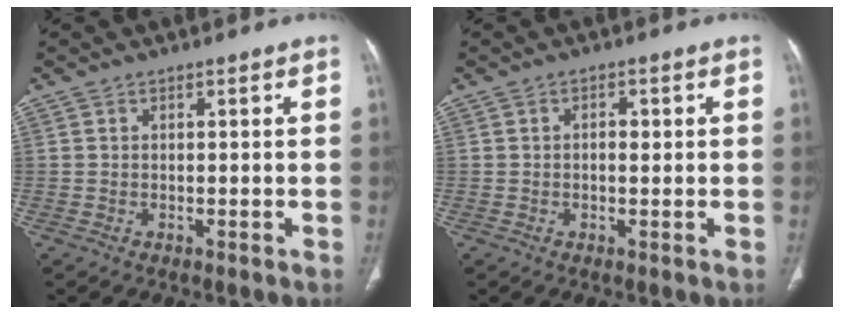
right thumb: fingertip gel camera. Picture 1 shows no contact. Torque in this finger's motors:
{"motor_torque": [-0.26, -0.22, -0.29, 0.16, 0.05]}